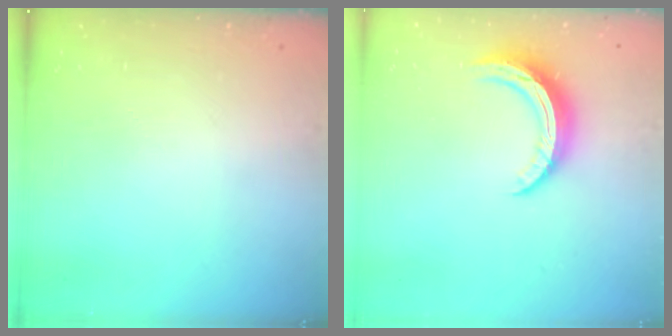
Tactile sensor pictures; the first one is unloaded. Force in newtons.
{"total": 10.5, "press": 10.5, "slide": 0.2}